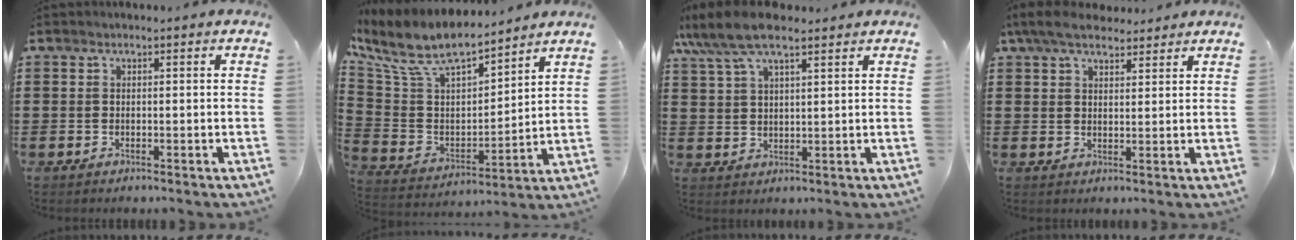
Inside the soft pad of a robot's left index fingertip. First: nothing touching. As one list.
[{"total": 10.3, "force": [8.3, 3.2, 5.1], "torque": [-0.136, -0.048, 0.145]}, {"total": 8.1, "force": [6.0, 2.7, 4.7], "torque": [-0.106, -0.003, 0.112]}, {"total": 5.8, "force": [4.7, 2.1, 2.6], "torque": [-0.064, -0.001, 0.089]}]